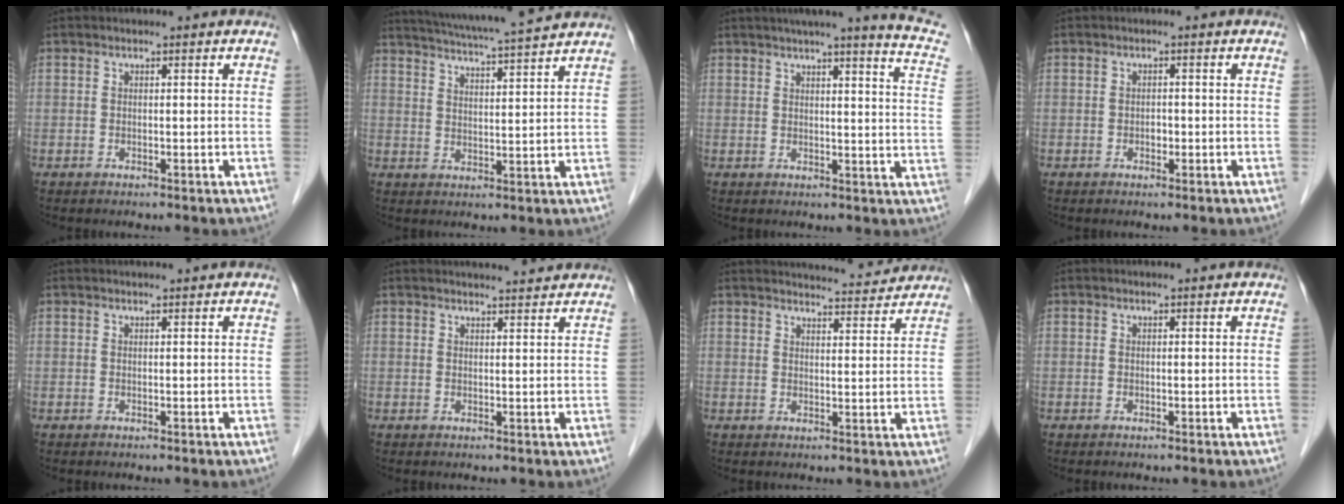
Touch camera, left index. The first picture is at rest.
{"total": 13.7, "force": [12.5, -0.2, 5.7], "torque": [-0.105, 0.018, 0.178]}
{"total": 13.4, "force": [10.8, -0.5, 8.0], "torque": [-0.105, -0.029, 0.104]}
{"total": 1.0, "force": [-0.3, 0.6, 0.6], "torque": [-0.012, 0.002, -0.006]}
{"total": 2.7, "force": [2.5, -0.1, 0.8], "torque": [-0.011, 0.019, 0.035]}
{"total": 6.4, "force": [6.2, 0.2, 1.6], "torque": [-0.024, 0.017, 0.071]}
{"total": 9.2, "force": [9.1, 0.6, 1.5], "torque": [-0.023, 0.006, 0.110]}
{"total": 1.4, "force": [1.3, 0.1, 0.5], "torque": [-0.008, 0.012, 0.019]}